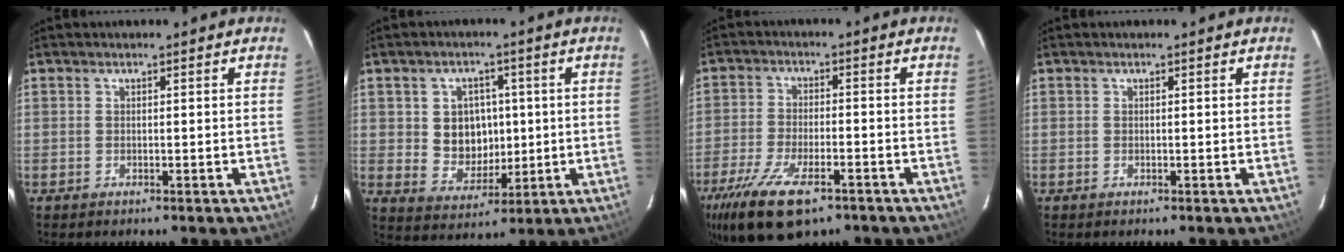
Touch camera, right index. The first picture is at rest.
{"total": 8.4, "force": [0.7, 7.5, 3.6], "torque": [-0.079, 0.009, 0.029]}
{"total": 15.5, "force": [-9.9, 6.1, 10.2], "torque": [-0.226, -0.042, -0.173]}
{"total": 0.0}